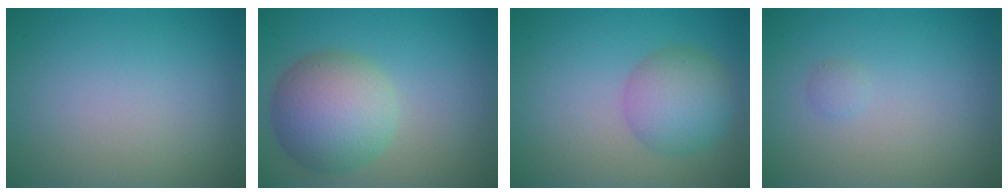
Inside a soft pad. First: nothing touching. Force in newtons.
{"total": 7.3, "press": 7.3, "slide": 0.3}
{"total": 4.6, "press": 4.6, "slide": 0.1}
{"total": 0.6, "press": 0.6, "slide": 0.0}